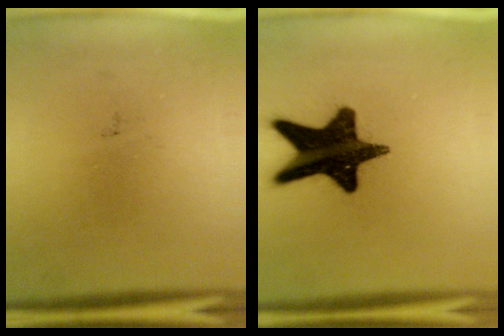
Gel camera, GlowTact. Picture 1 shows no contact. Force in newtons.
{"total": 17.7}